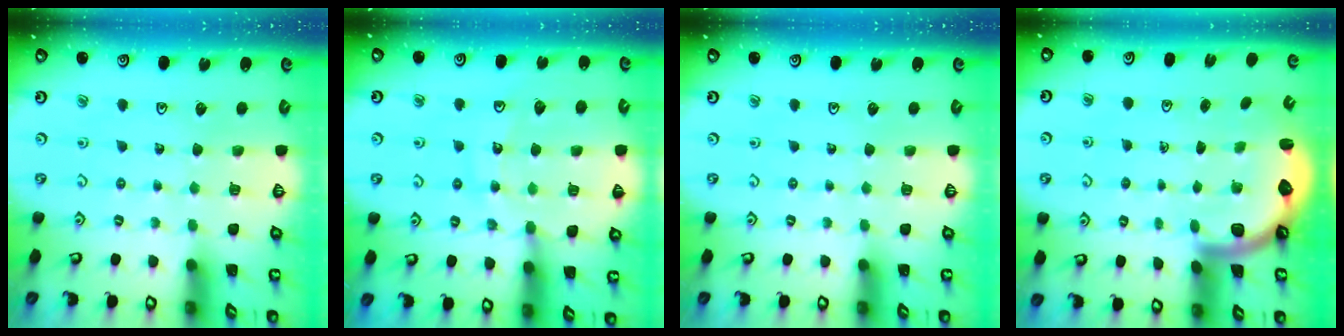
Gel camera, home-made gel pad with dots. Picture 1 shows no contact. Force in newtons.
{"total": 12.9, "press": 12.6, "slide": 2.6}
{"total": 0.0}
{"total": 2.8, "press": 2.8, "slide": 0.5}